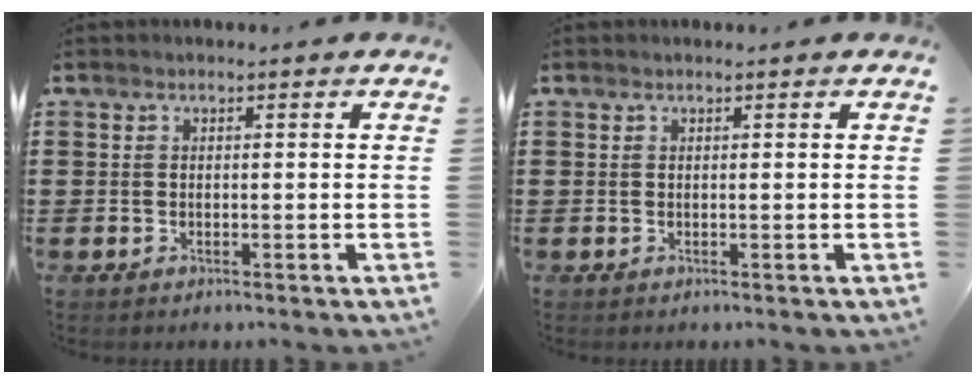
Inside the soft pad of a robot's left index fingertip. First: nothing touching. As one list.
[{"total": 0.0}]